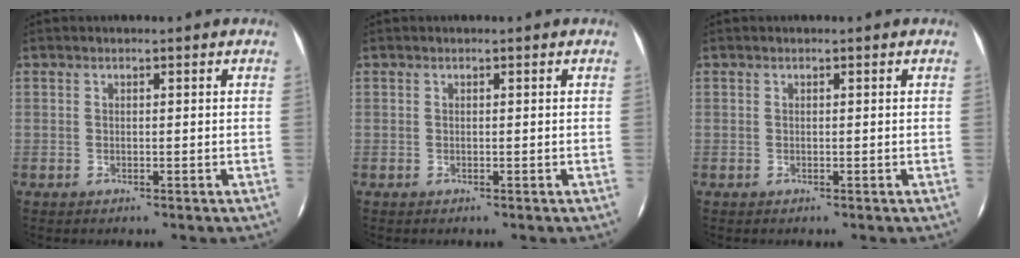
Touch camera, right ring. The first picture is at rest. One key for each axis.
{"total": 0.0}
{"total": 0.0}